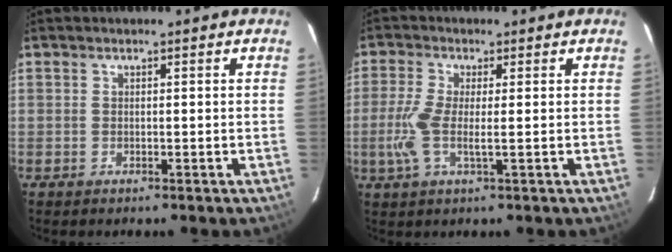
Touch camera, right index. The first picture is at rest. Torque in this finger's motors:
{"motor_torque": [0.21, 0.06, 0.15, 0.11]}